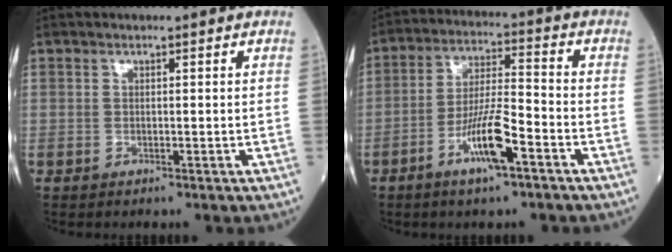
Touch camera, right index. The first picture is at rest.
{"total": 8.9, "force": [-4.5, 1.1, 7.7], "torque": [-0.151, -0.001, -0.080]}